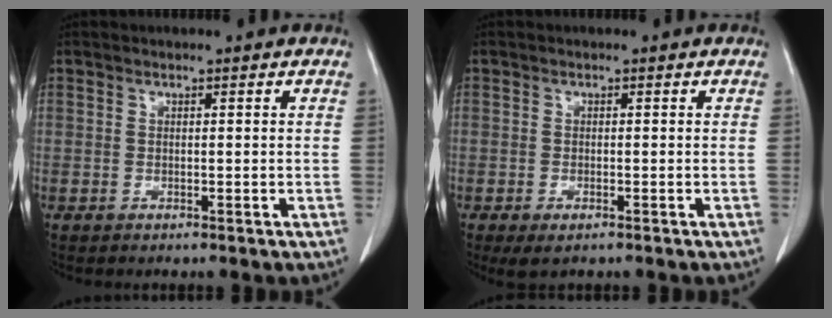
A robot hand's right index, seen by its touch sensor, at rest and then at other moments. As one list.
[{"total": 2.6, "force": [-1.6, 1.0, 1.8], "torque": [-0.033, -0.006, -0.020]}]